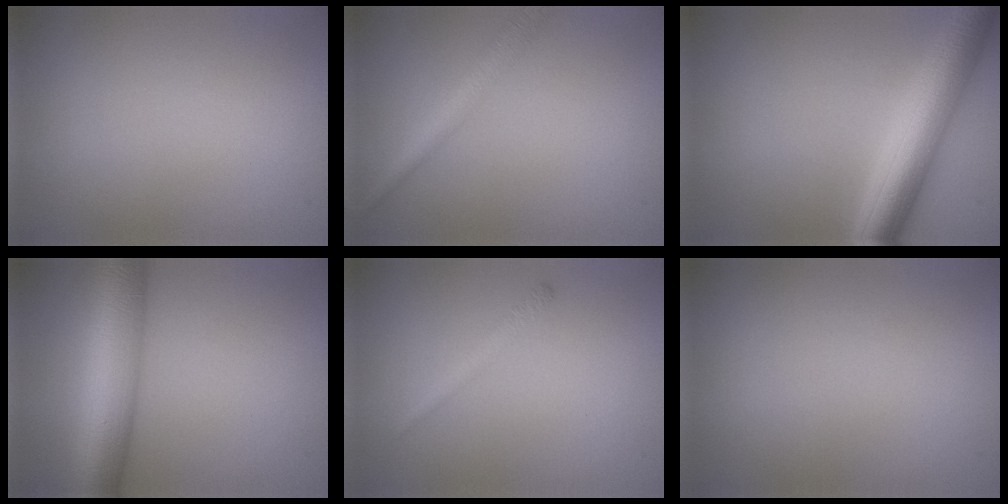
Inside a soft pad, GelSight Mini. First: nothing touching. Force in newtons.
{"total": 2.7, "press": 2.7, "slide": 0.1}
{"total": 6.8, "press": 6.8, "slide": 0.1}
{"total": 9.7, "press": 9.7, "slide": 0.3}
{"total": 1.2, "press": 1.2, "slide": 0.1}
{"total": 0.0}